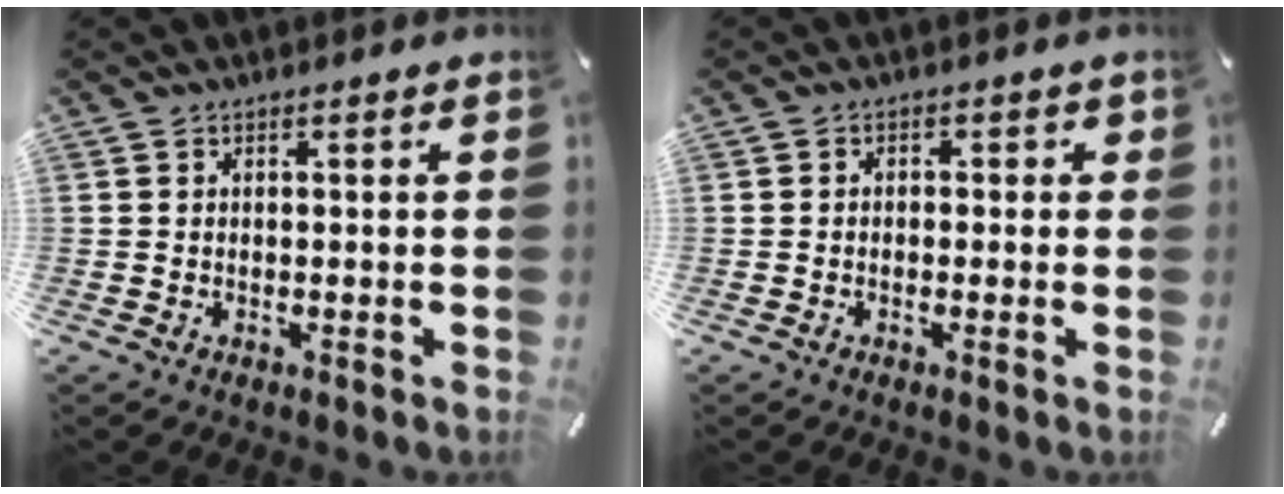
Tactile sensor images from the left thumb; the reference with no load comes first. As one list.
[{"total": 1.5, "force": [-0.9, 1.1, 0.7], "torque": [-0.014, 0.008, -0.019]}]